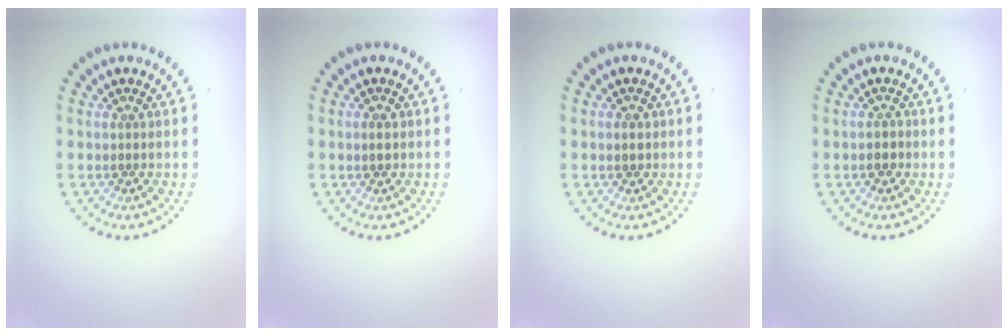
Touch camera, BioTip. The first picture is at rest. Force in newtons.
{"total": 0.8, "press": 0.8, "slide": 0.1}
{"total": 1.0, "press": 1.0, "slide": 0.3}
{"total": 1.2, "press": 1.1, "slide": 0.4}